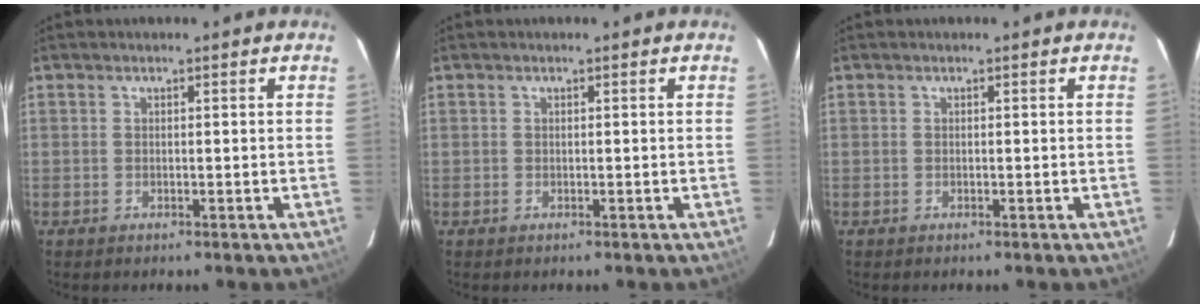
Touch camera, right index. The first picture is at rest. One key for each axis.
{"total": 0.0}
{"total": 0.0}